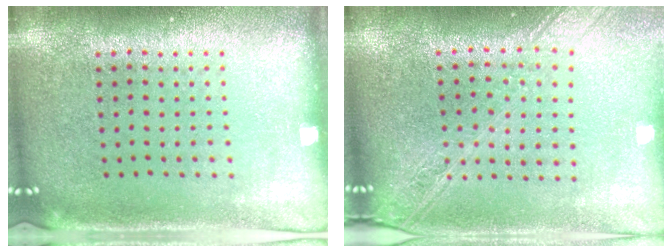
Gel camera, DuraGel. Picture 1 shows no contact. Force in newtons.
{"total": 2.2, "press": 1.9, "slide": 1.2}